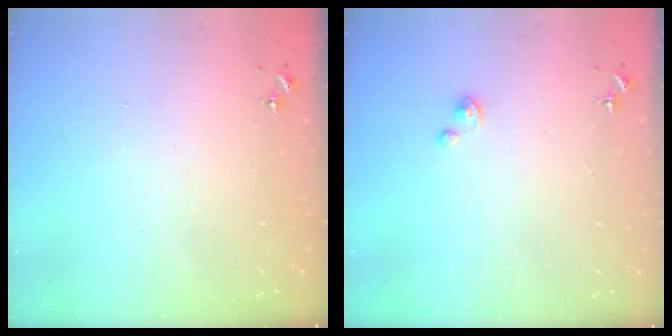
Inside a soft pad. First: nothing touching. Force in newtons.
{"total": 1.8, "press": 1.8, "slide": 0.2}